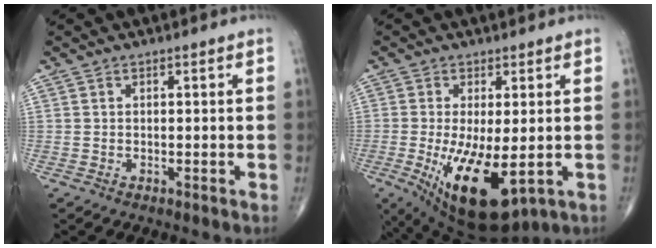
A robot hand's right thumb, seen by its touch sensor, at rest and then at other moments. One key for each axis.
{"total": 14.1, "fx": -3.4, "fy": 5.4, "fz": 12.5, "tx": -0.222, "ty": -0.025, "tz": -0.035}